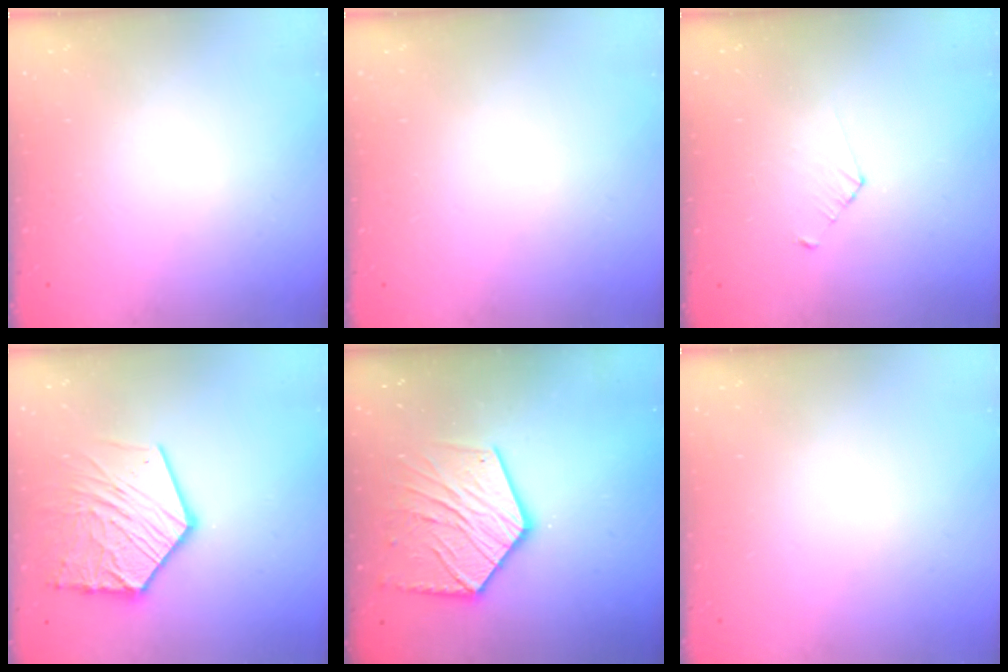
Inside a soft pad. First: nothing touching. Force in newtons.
{"total": 0.0}
{"total": 2.8, "press": 2.8, "slide": 0.2}
{"total": 17.9, "press": 17.8, "slide": 1.7}
{"total": 16.7, "press": 16.7, "slide": 1.3}
{"total": 0.0}